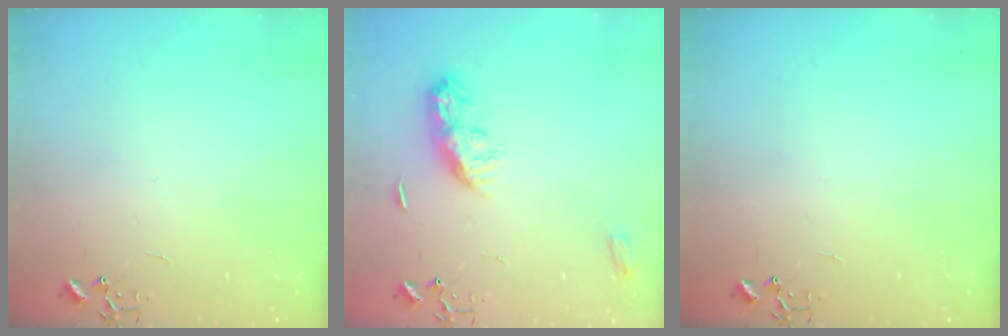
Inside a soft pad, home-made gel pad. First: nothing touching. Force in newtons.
{"total": 9.2, "press": 9.2, "slide": 0.1}
{"total": 0.0}